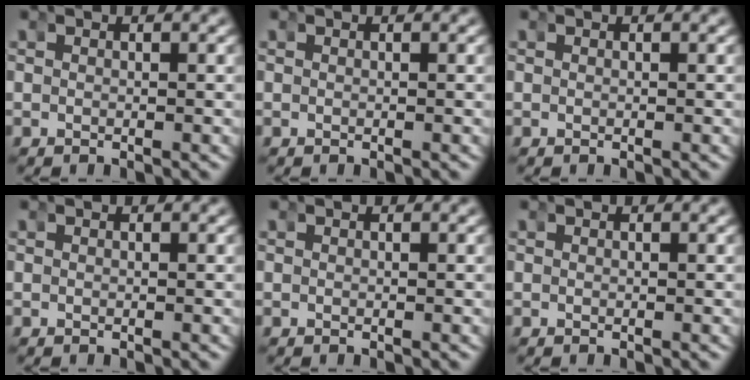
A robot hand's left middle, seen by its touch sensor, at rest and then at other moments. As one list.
[{"total": 0.0}, {"total": 0.0}, {"total": 0.0}, {"total": 0.0}, {"total": 0.0}]